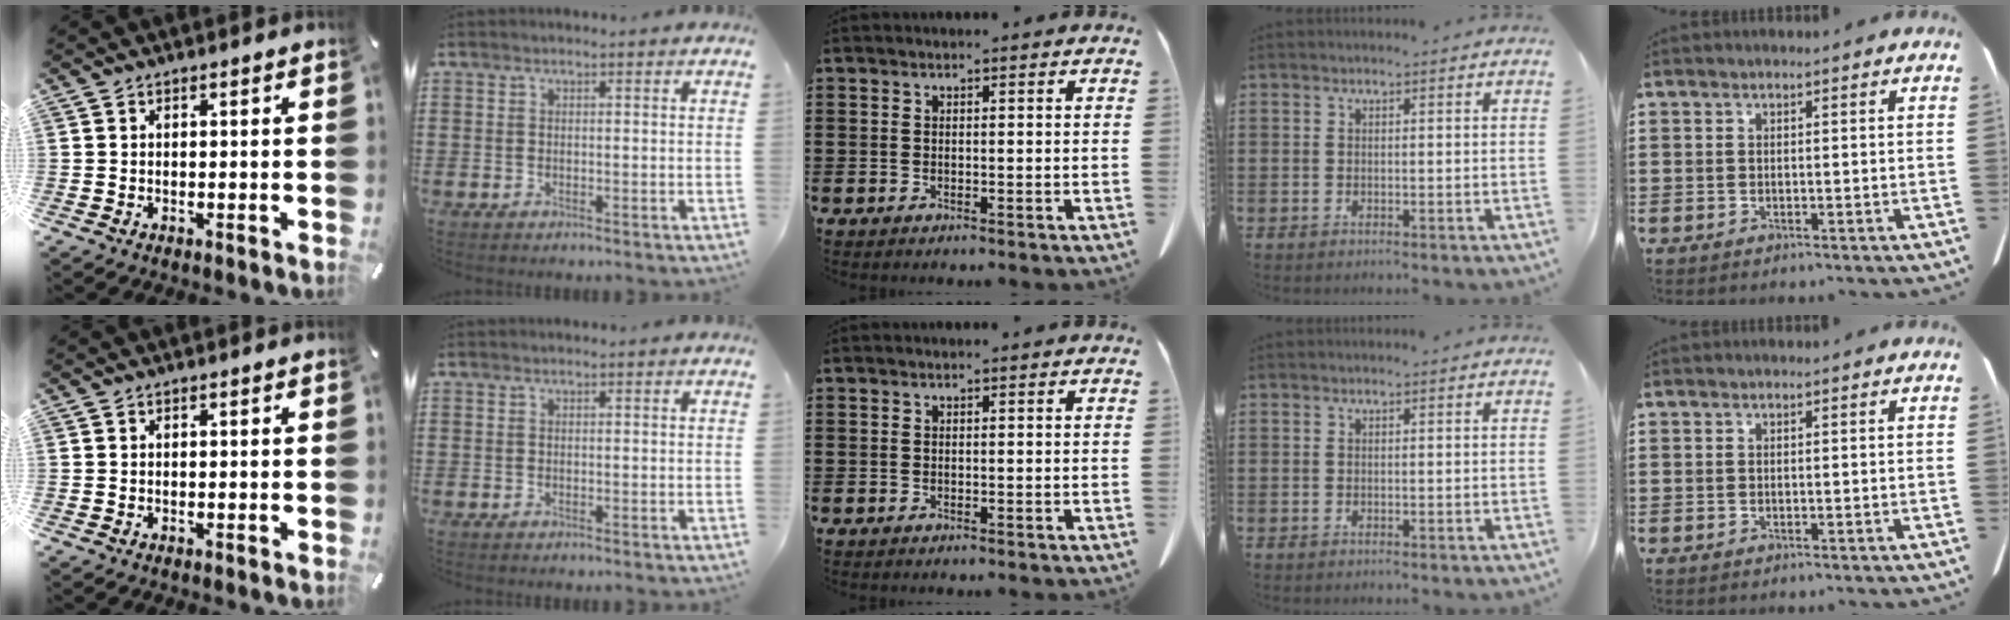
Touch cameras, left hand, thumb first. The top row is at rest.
{}